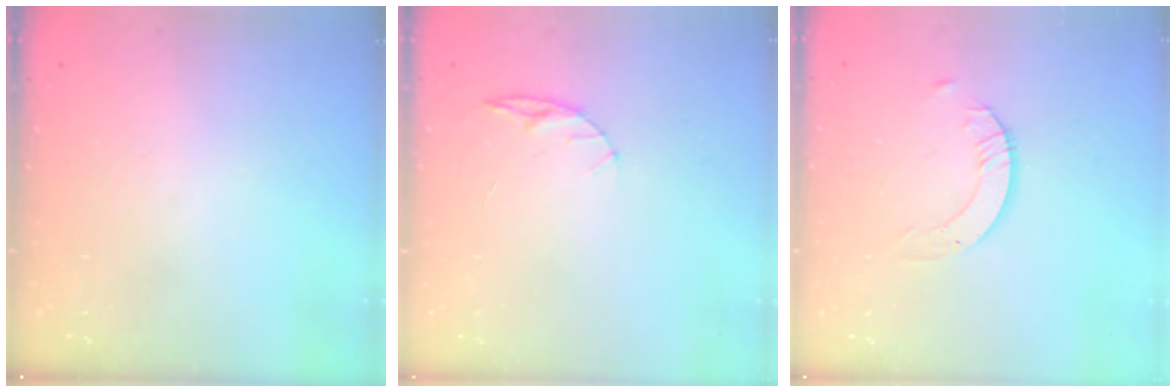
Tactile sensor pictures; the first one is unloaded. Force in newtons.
{"total": 5.1, "press": 5.1, "slide": 0.6}
{"total": 2.7, "press": 2.7, "slide": 0.2}